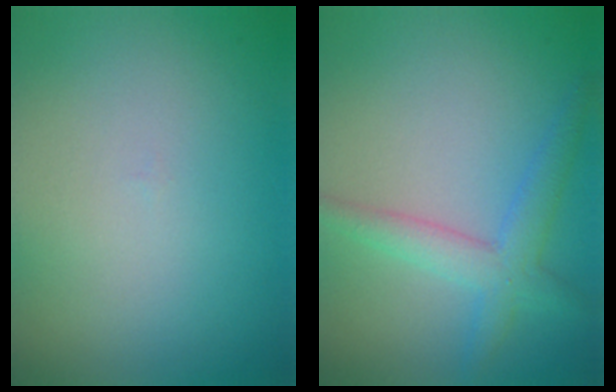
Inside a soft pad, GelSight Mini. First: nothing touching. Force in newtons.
{"total": 3.2, "press": 3.2, "slide": 0.1}